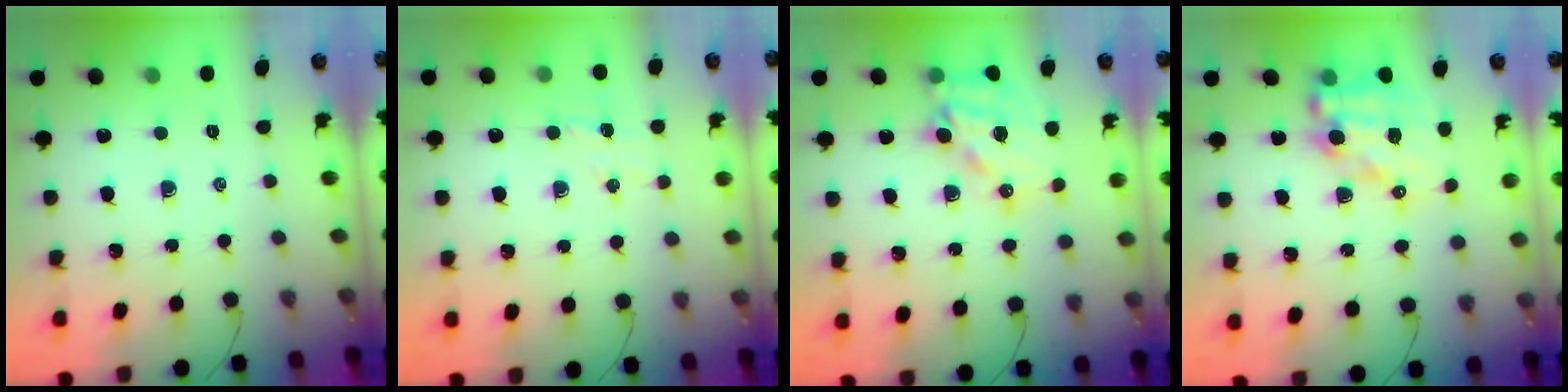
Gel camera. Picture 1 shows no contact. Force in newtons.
{"total": 5.4, "press": 5.3, "slide": 1.1}
{"total": 15.0, "press": 14.6, "slide": 3.2}
{"total": 13.1, "press": 12.7, "slide": 3.2}